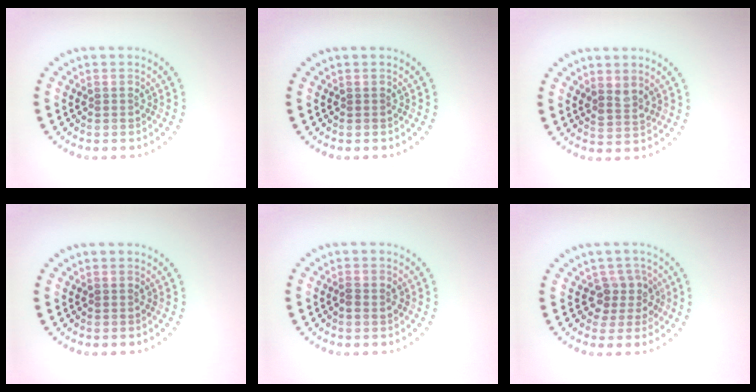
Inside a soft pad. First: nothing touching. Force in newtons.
{"total": 0.0}
{"total": 1.5, "press": 1.2, "slide": 0.9}
{"total": 0.0}
{"total": 1.2, "press": 1.2, "slide": 0.1}
{"total": 2.5, "press": 2.0, "slide": 1.5}